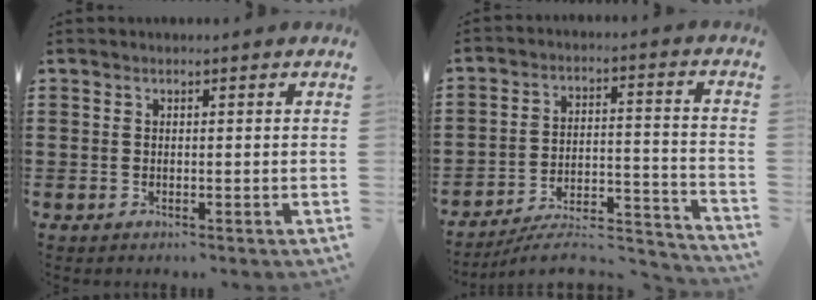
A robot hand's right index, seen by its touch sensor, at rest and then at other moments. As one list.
[{"total": 7.4, "force": [-6.8, 1.6, 2.5], "torque": [-0.037, 0.011, -0.132]}]